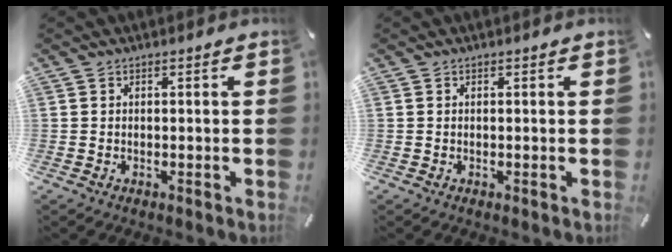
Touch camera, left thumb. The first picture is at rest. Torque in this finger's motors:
{"motor_torque": [0.00, 0.00, -0.04, 0.03, 0.00]}